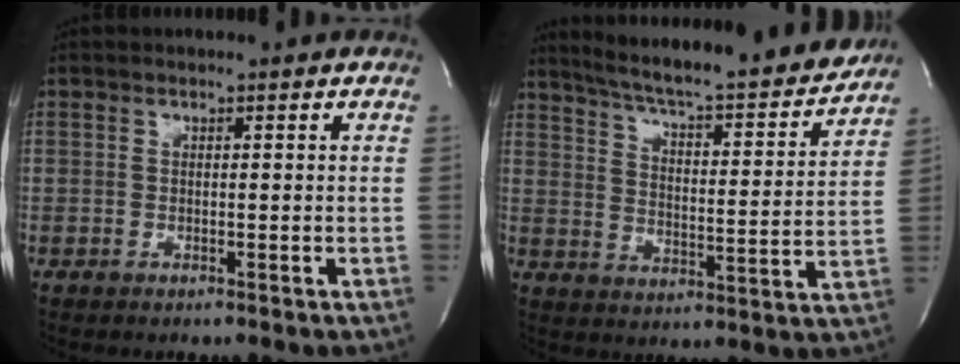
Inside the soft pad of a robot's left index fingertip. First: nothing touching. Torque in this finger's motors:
{"motor_torque": [0.13, -0.22, 0.70, 0.13]}